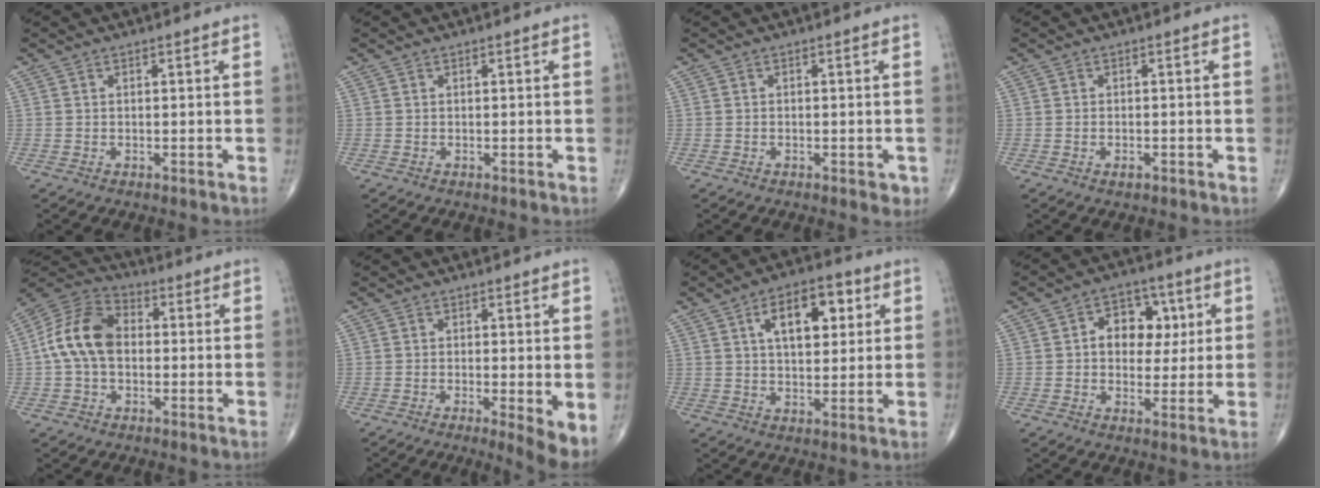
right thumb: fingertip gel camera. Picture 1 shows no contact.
{"total": 0.0}
{"total": 1.8, "force": [-0.7, 1.0, 1.3], "torque": [-0.011, -0.001, -0.008]}
{"total": 1.3, "force": [-0.6, 0.7, 0.9], "torque": [-0.017, 0.003, -0.009]}
{"total": 12.4, "force": [0.1, 8.5, 8.9], "torque": [-0.165, 0.032, -0.011]}
{"total": 3.9, "force": [-0.8, 0.8, 3.7], "torque": [-0.066, -0.013, -0.017]}
{"total": 11.8, "force": [3.8, 6.3, 9.2], "torque": [-0.109, 0.002, 0.055]}
{"total": 10.0, "force": [1.8, 7.3, 6.6], "torque": [-0.041, 0.010, 0.024]}